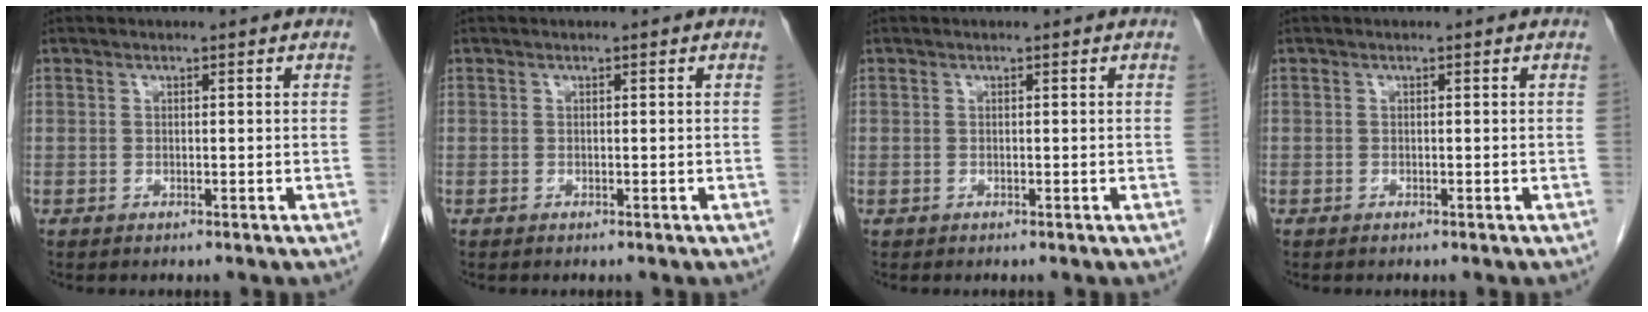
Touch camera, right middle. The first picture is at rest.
{"total": 0.0}
{"total": 0.0}
{"total": 0.0}